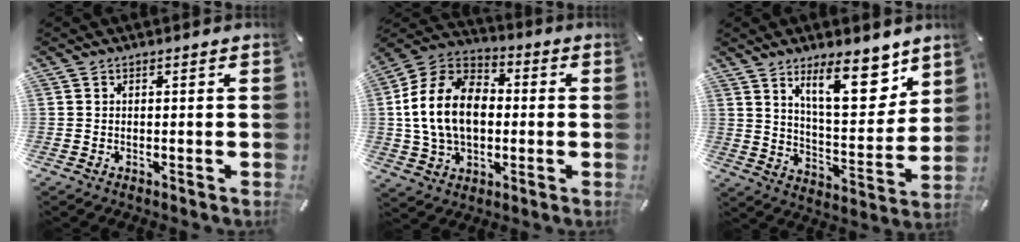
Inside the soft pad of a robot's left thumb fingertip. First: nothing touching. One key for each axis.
{"total": 15.9, "fx": -0.5, "fy": 12.0, "fz": 10.4, "tx": -0.237, "ty": 0.020, "tz": -0.011}
{"total": 15.8, "fx": 10.0, "fy": 5.8, "fz": 10.8, "tx": -0.151, "ty": -0.061, "tz": 0.162}